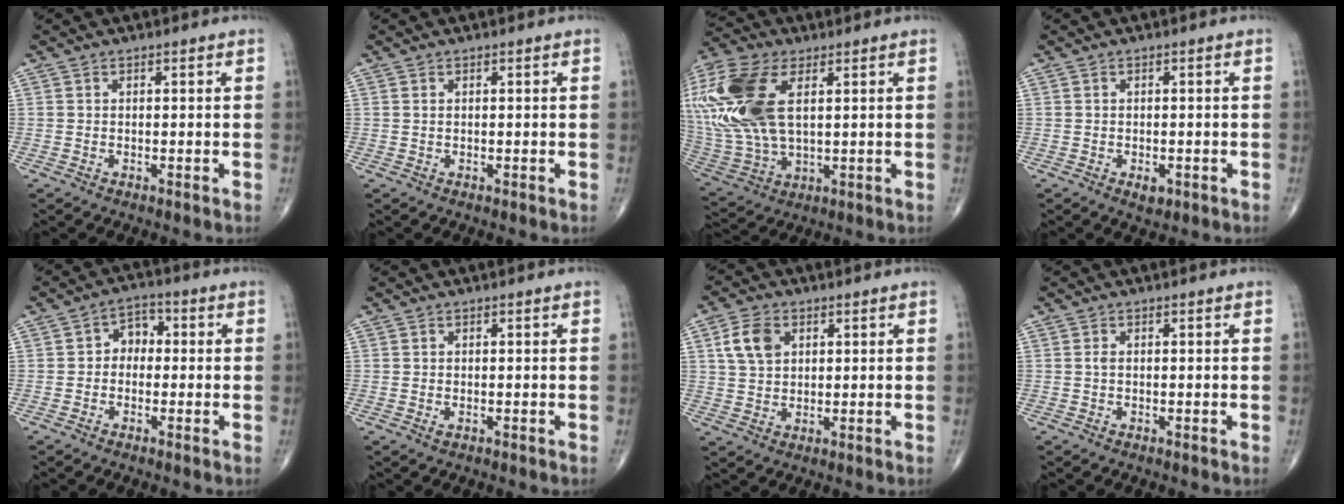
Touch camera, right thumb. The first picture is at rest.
{"total": 0.0}
{"total": 24.3, "force": [6.6, 13.1, 19.4], "torque": [-0.477, 0.000, 0.130]}
{"total": 1.9, "force": [-0.8, 1.1, 1.3], "torque": [-0.013, 0.000, -0.008]}
{"total": 4.5, "force": [-0.2, 3.6, 2.7], "torque": [-0.016, 0.020, -0.017]}
{"total": 0.6, "force": [-0.1, 0.3, 0.5], "torque": [-0.007, 0.001, -0.001]}
{"total": 6.6, "force": [2.3, 4.6, 4.1], "torque": [-0.067, -0.003, 0.044]}
{"total": 0.6, "force": [0.0, 0.3, 0.5], "torque": [-0.011, 0.000, -0.001]}